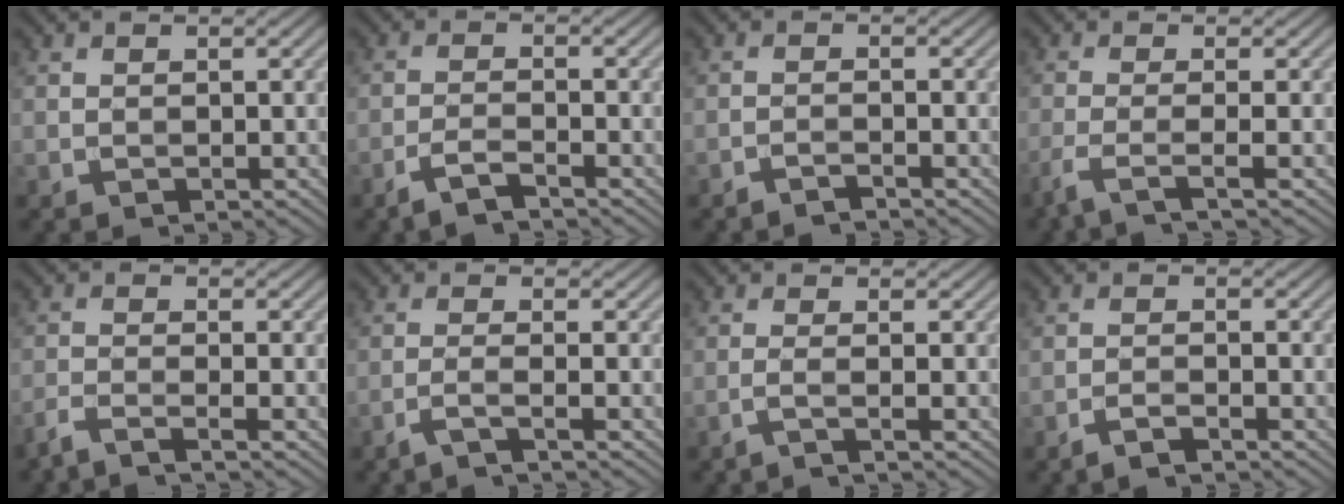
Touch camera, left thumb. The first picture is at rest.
{"total": 3.3, "force": [-2.4, 0.6, 2.1], "torque": [-0.044, 0.002, -0.057]}
{"total": 1.5, "force": [-1.4, 0.1, 0.7], "torque": [-0.011, 0.003, -0.032]}
{"total": 3.6, "force": [-2.0, 0.5, 3.0], "torque": [-0.053, -0.002, -0.063]}
{"total": 3.1, "force": [-2.3, 0.3, 1.9], "torque": [-0.033, -0.007, -0.064]}
{"total": 2.4, "force": [-1.4, 0.2, 1.9], "torque": [-0.027, 0.007, -0.045]}
{"total": 1.9, "force": [-0.8, 0.3, 1.7], "torque": [-0.019, 0.005, -0.032]}
{"total": 2.0, "force": [-1.6, 0.2, 1.2], "torque": [-0.024, 0.004, -0.035]}